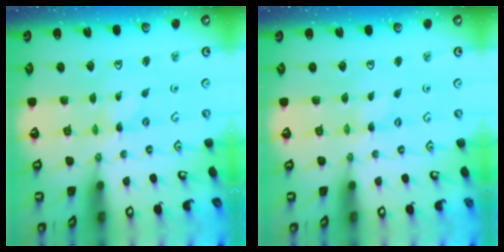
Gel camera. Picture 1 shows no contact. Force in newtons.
{"total": 0.6, "press": 0.5, "slide": 0.1}